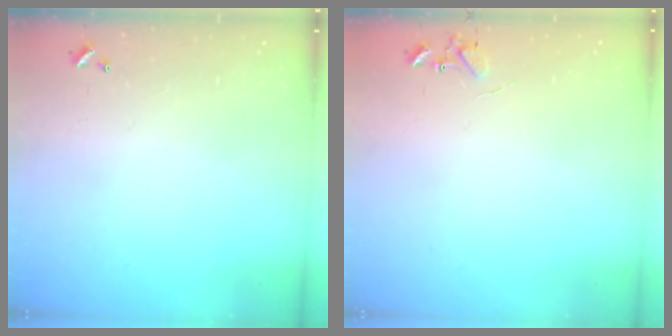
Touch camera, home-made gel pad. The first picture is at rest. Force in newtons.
{"total": 7.6, "press": 7.6, "slide": 0.6}